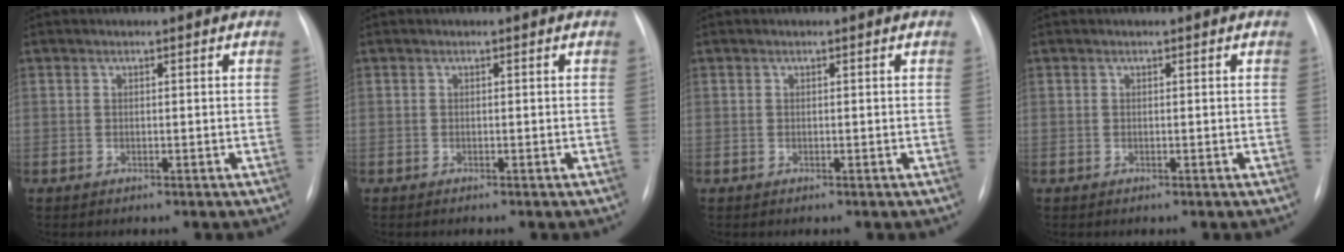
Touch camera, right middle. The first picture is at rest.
{"total": 0.0}
{"total": 0.0}
{"total": 0.0}